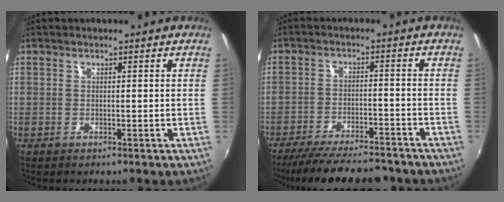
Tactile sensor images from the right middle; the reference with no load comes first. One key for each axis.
{"total": 16.6, "fx": -14.4, "fy": 3.9, "fz": 7.4, "tx": -0.150, "ty": -0.018, "tz": -0.212}